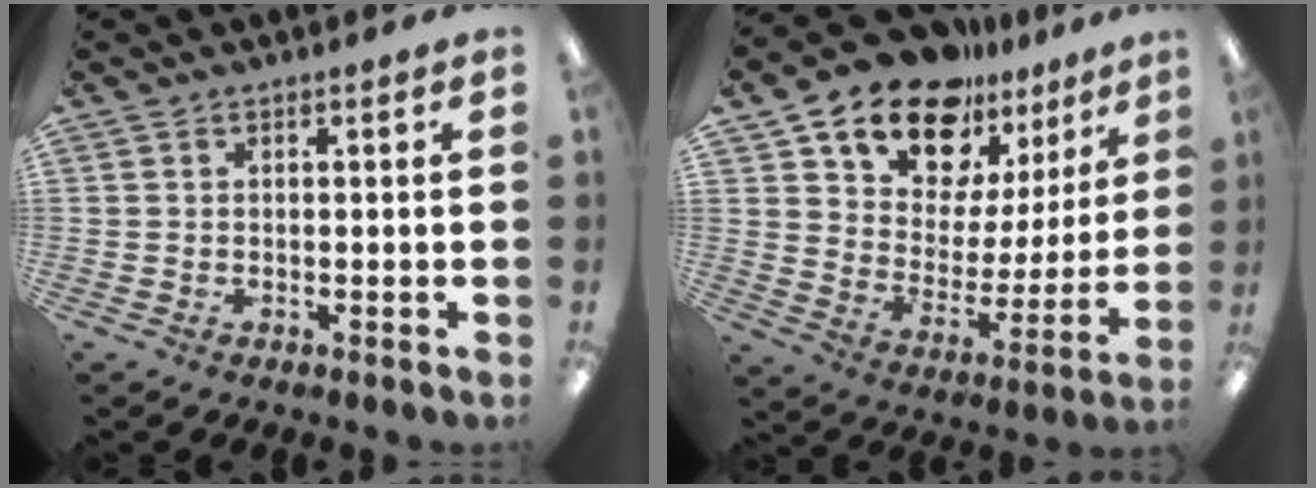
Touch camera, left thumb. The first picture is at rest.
{"total": 16.5, "force": [13.2, 8.5, 4.8], "torque": [-0.104, -0.103, 0.241]}